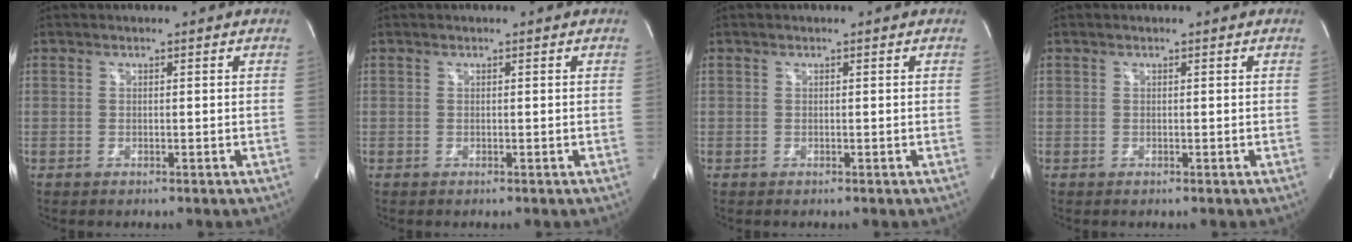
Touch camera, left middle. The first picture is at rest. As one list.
[{"total": 0.0}, {"total": 0.0}, {"total": 0.0}]